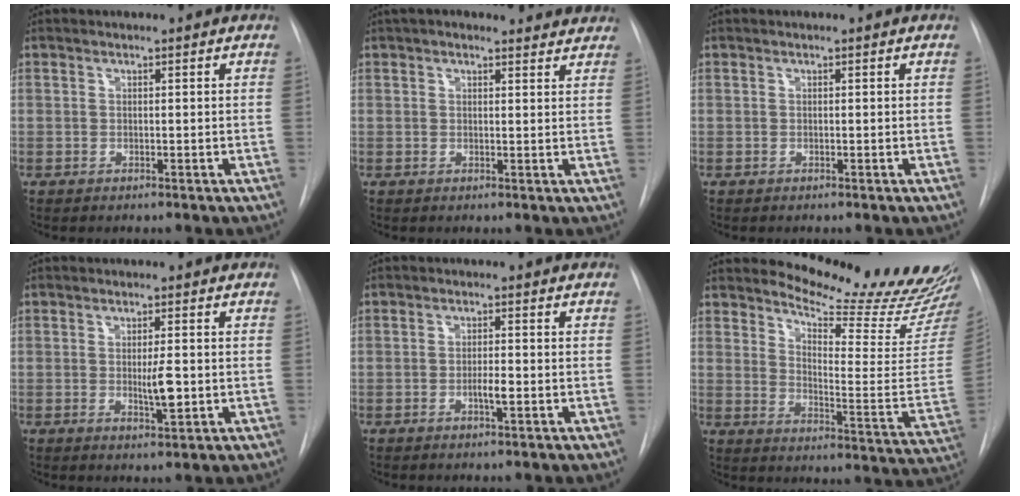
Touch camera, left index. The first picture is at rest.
{"total": 8.7, "force": [7.8, 2.5, 2.9], "torque": [-0.028, 0.022, 0.082]}
{"total": 0.0}
{"total": 3.7, "force": [-0.3, 0.7, 3.6], "torque": [-0.061, -0.006, -0.004]}
{"total": 2.2, "force": [-0.7, 0.4, 2.1], "torque": [-0.039, -0.001, -0.013]}
{"total": 19.7, "force": [18.6, 1.0, 6.2], "torque": [-0.096, -0.135, 0.232]}